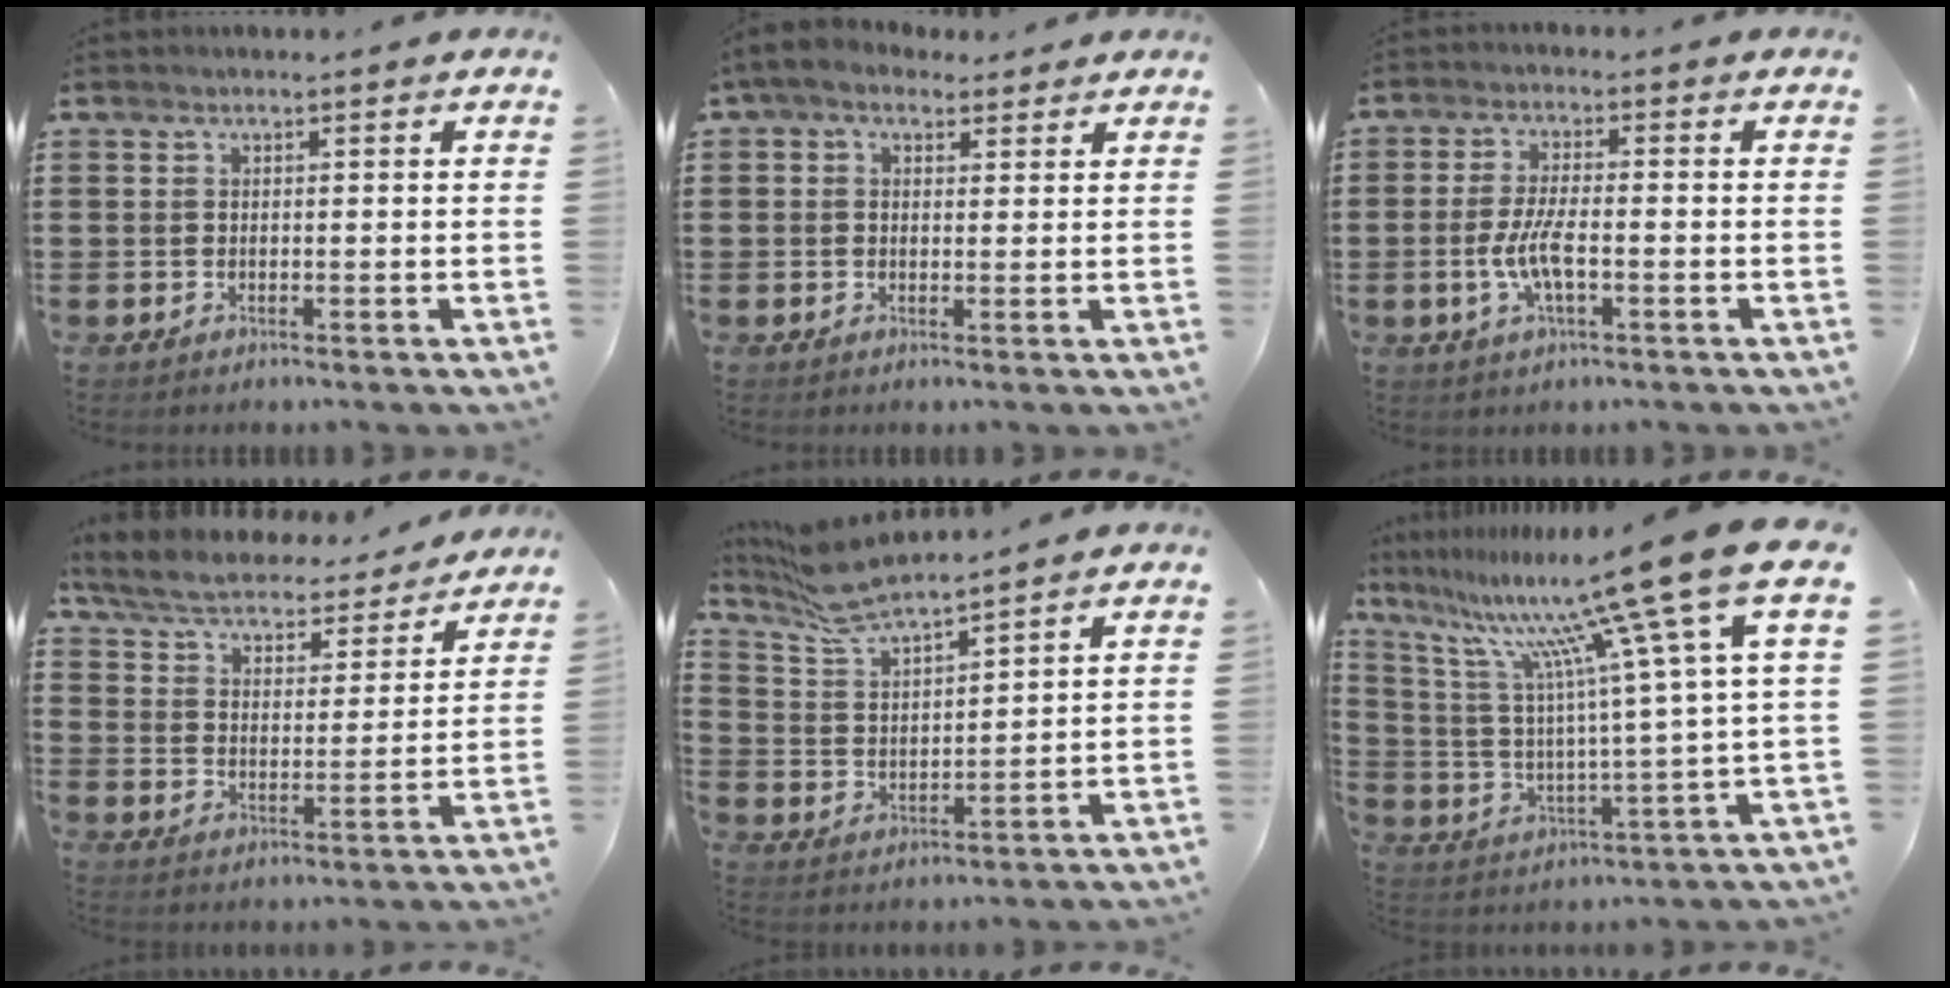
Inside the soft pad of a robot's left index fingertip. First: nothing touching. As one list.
[{"total": 3.1, "force": [2.0, 1.9, 1.5], "torque": [-0.038, 0.005, 0.036]}, {"total": 5.8, "force": [-1.6, 1.6, 5.3], "torque": [-0.126, -0.008, -0.037]}, {"total": 6.1, "force": [5.8, 0.8, 1.8], "torque": [-0.062, -0.037, 0.099]}, {"total": 7.3, "force": [6.8, 0.8, 2.6], "torque": [-0.079, -0.025, 0.122]}, {"total": 18.0, "force": [12.6, 0.3, 12.9], "torque": [-0.260, -0.079, 0.197]}]